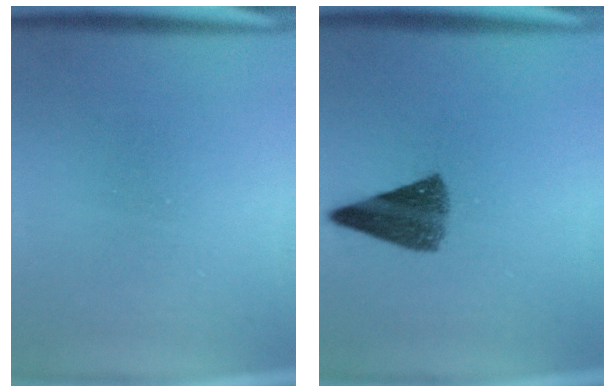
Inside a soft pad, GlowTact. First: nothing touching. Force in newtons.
{"total": 7.6}